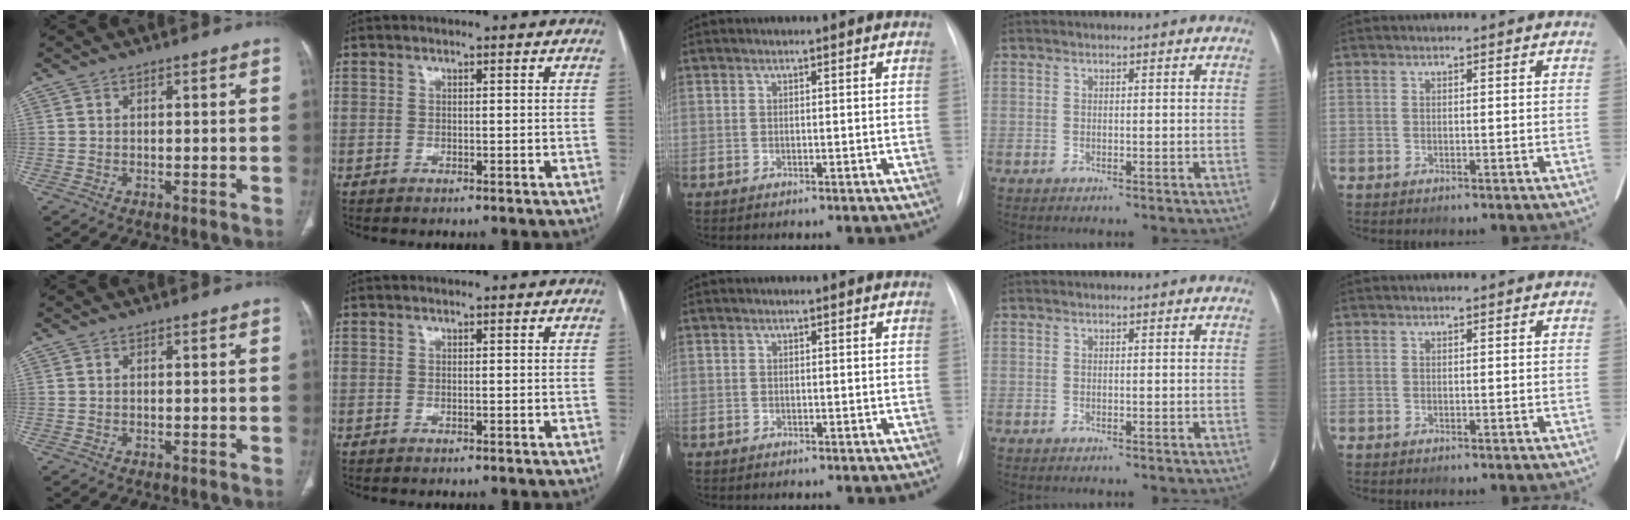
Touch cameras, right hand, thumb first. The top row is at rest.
{"middle": {"total": 0.8, "force": [-0.6, 0.6, 0.1], "torque": [-0.008, 0.003, -0.008]}}